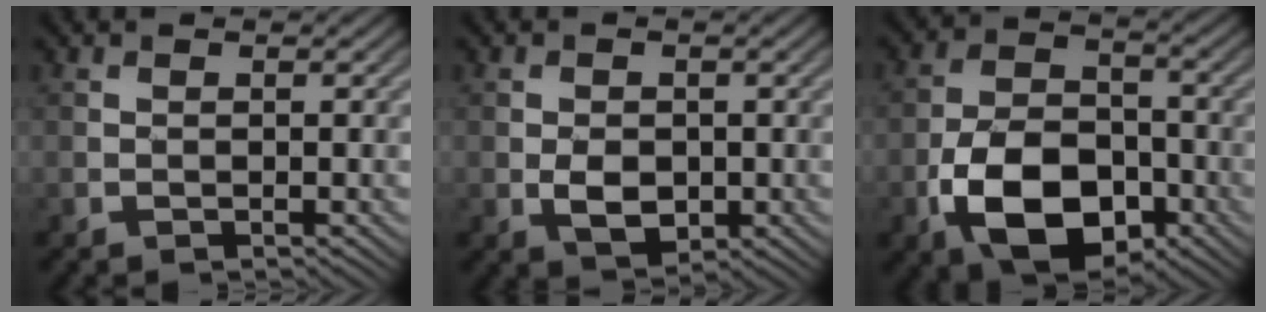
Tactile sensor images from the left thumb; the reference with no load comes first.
{"total": 3.3, "force": [-0.5, 2.4, 2.2], "torque": [-0.044, -0.007, -0.008]}
{"total": 11.5, "force": [-4.7, 7.1, 7.8], "torque": [-0.164, -0.010, -0.089]}